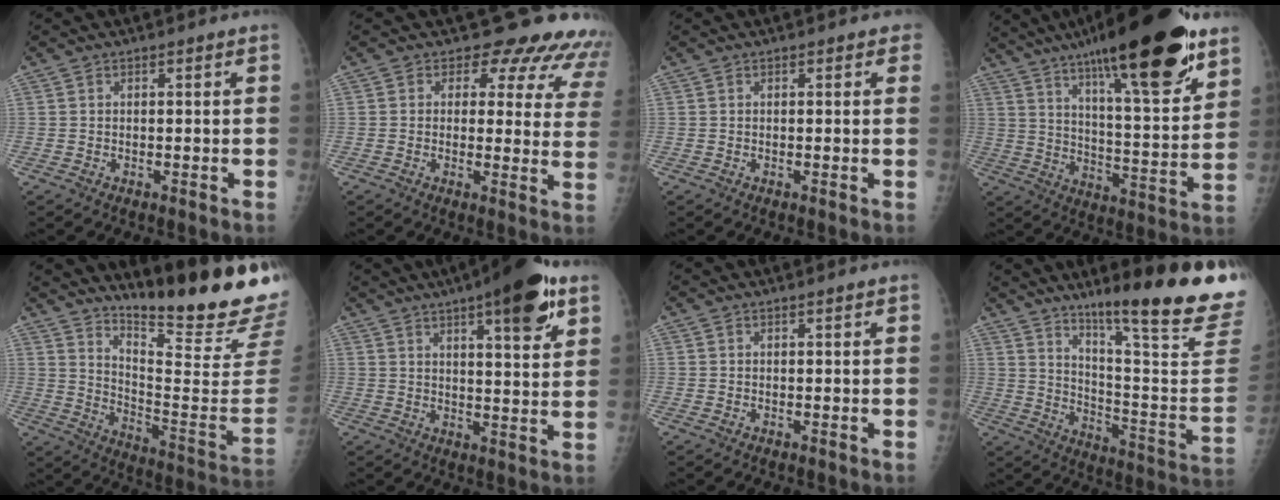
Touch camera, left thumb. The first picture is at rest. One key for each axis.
{"total": 13.6, "fx": 11.9, "fy": 5.8, "fz": 3.0, "tx": 0.021, "ty": -0.077, "tz": 0.100}
{"total": 1.1, "fx": 0.7, "fy": 0.7, "fz": 0.6, "tx": 0.010, "ty": 0.000, "tz": 0.000}
{"total": 28.0, "fx": 18.0, "fy": 6.1, "fz": 20.5, "tx": -0.298, "ty": -0.055, "tz": 0.284}
{"total": 23.1, "fx": 19.6, "fy": 1.3, "fz": 12.1, "tx": -0.156, "ty": -0.188, "tz": 0.278}
{"total": 14.7, "fx": 8.3, "fy": 3.7, "fz": 11.5, "tx": -0.143, "ty": -0.030, "tz": 0.114}
{"total": 0.0}
{"total": 24.7, "fx": 17.0, "fy": 1.8, "fz": 17.8, "tx": -0.235, "ty": -0.111, "tz": 0.250}